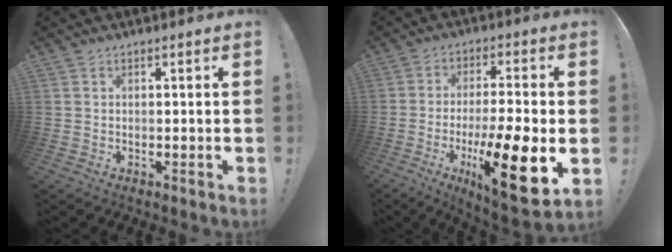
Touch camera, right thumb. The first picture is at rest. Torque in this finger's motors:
{"motor_torque": [0.41, 0.69, 1.52, -1.25, 0.50]}